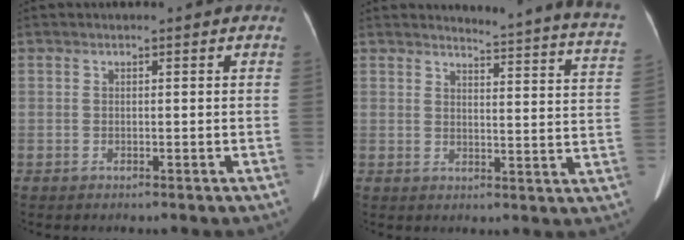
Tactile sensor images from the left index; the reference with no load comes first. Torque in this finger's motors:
{"motor_torque": [0.52, -1.04, -0.01, -0.02]}